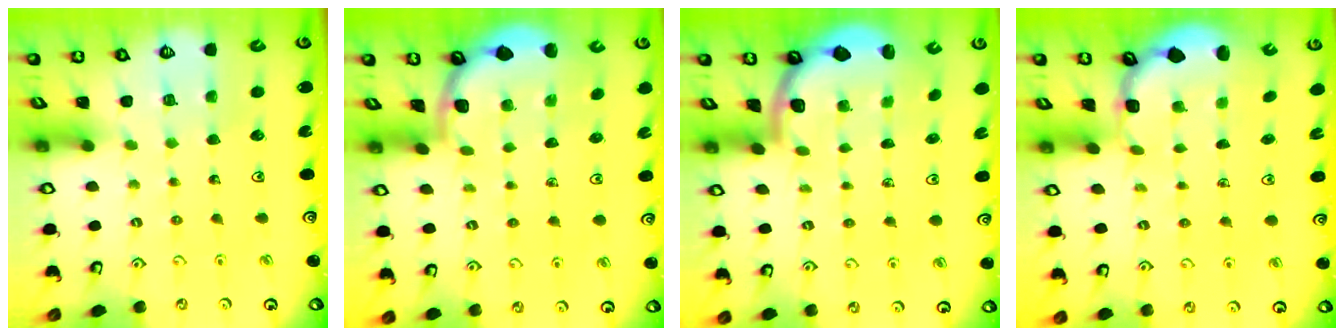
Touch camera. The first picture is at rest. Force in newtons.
{"total": 1.9, "press": 1.9, "slide": 0.0}
{"total": 1.8, "press": 1.8, "slide": 0.1}
{"total": 2.7, "press": 2.1, "slide": 1.7}